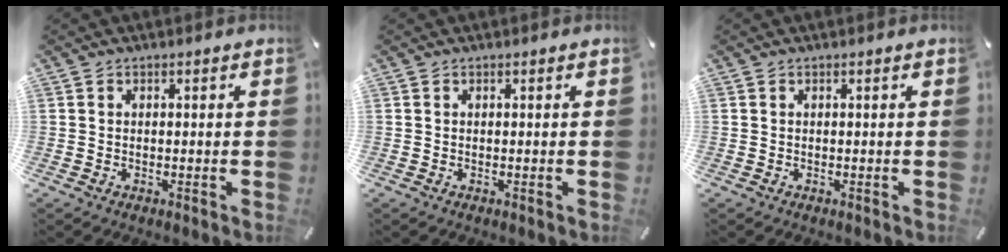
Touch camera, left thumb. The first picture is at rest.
{"total": 0.0}
{"total": 0.0}